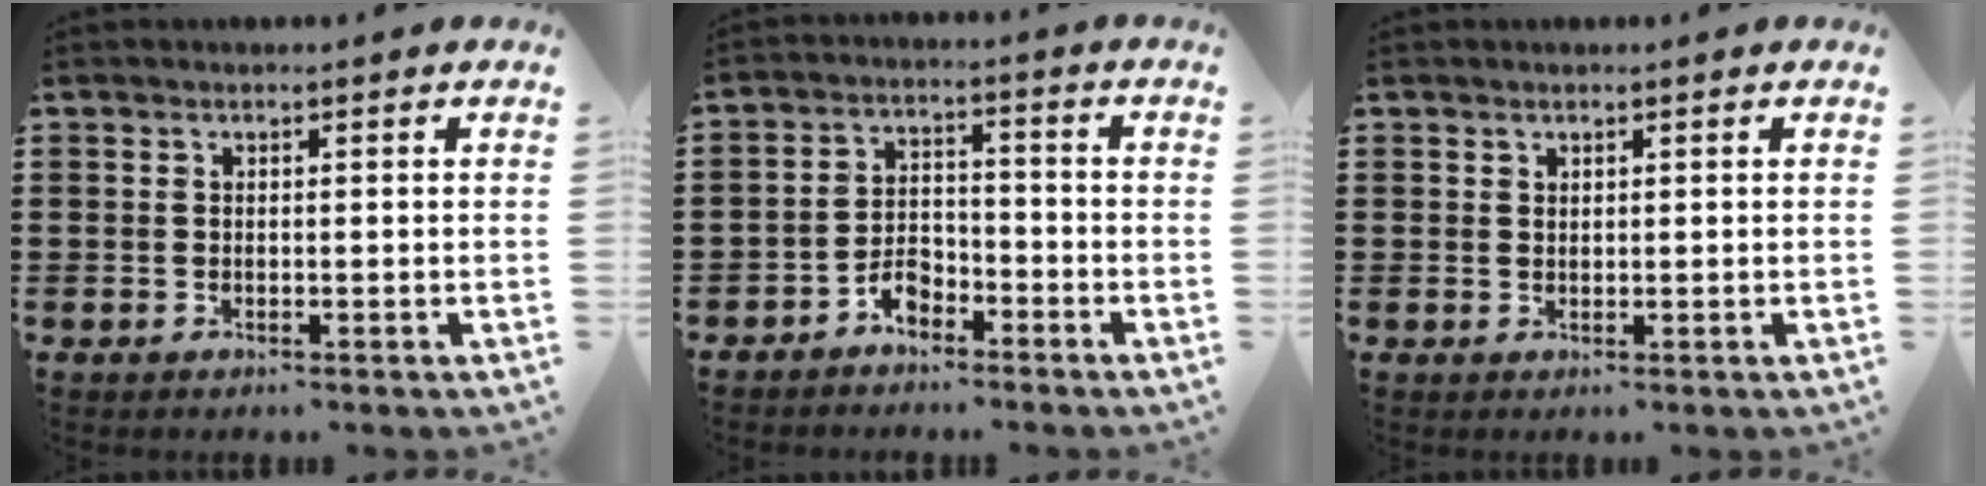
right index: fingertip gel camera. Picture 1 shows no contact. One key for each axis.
{"total": 4.1, "fx": -3.1, "fy": 2.0, "fz": 1.7, "tx": -0.032, "ty": 0.011, "tz": -0.061}
{"total": 0.7, "fx": 0.6, "fy": 0.4, "fz": 0.1, "tx": -0.003, "ty": 0.002, "tz": 0.012}